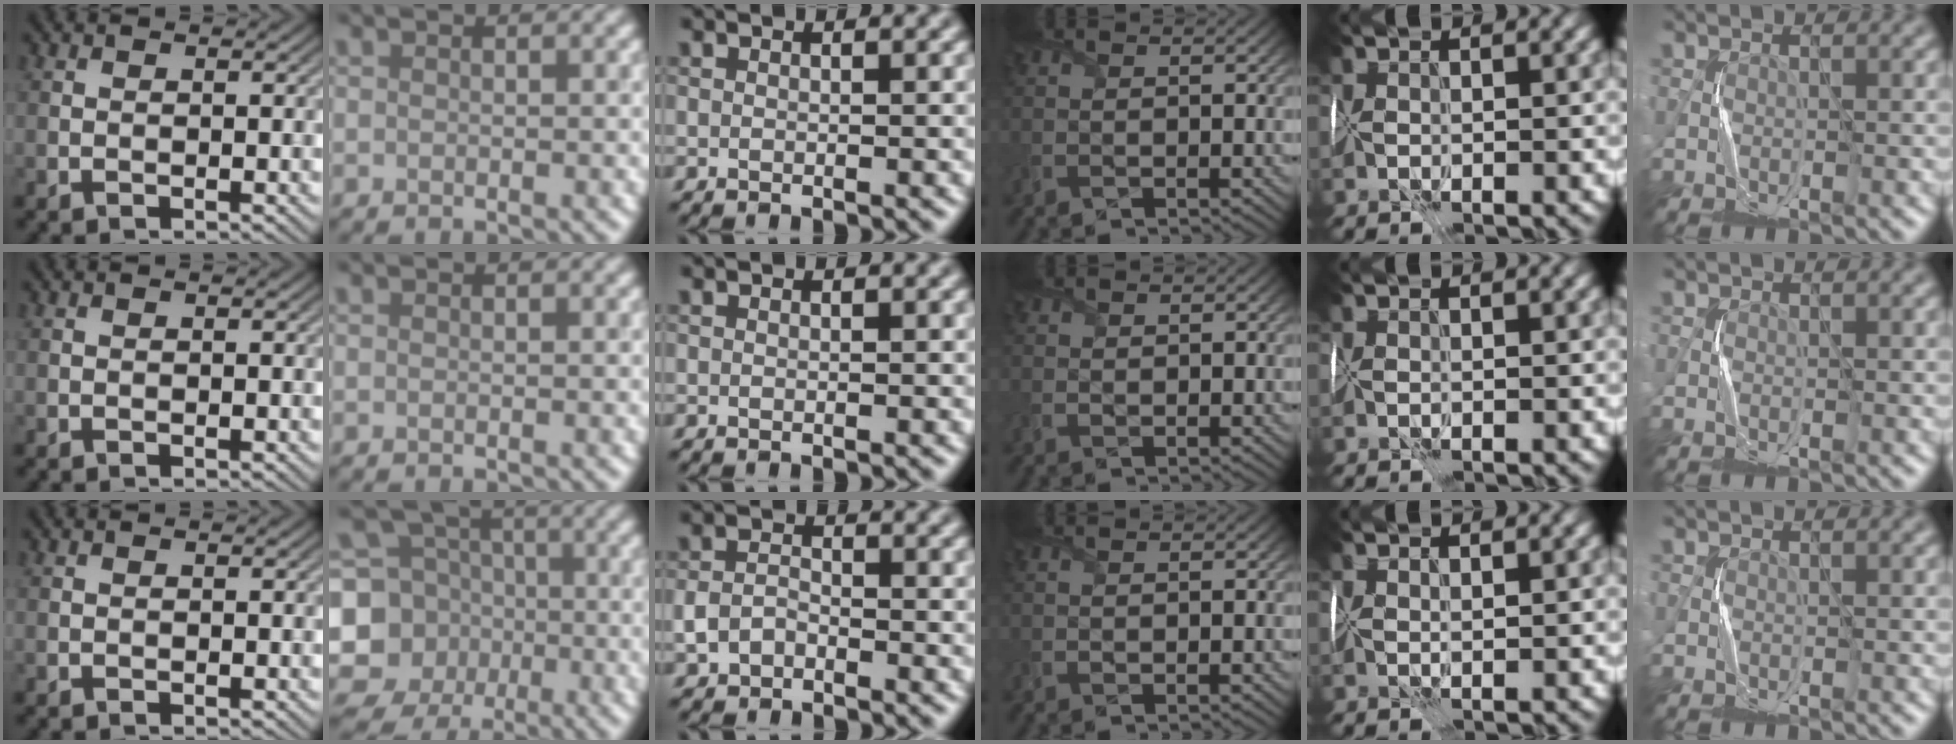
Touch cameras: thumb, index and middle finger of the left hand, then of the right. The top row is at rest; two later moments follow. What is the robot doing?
{"motion": "wrap", "object": "cellophane"}